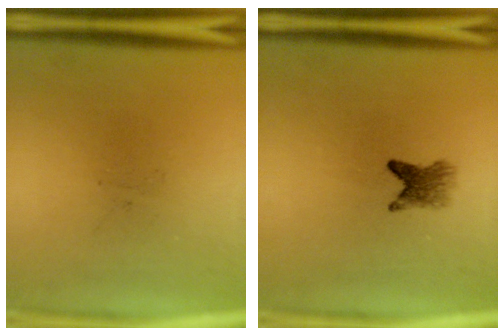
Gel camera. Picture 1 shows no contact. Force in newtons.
{"total": 2.9}